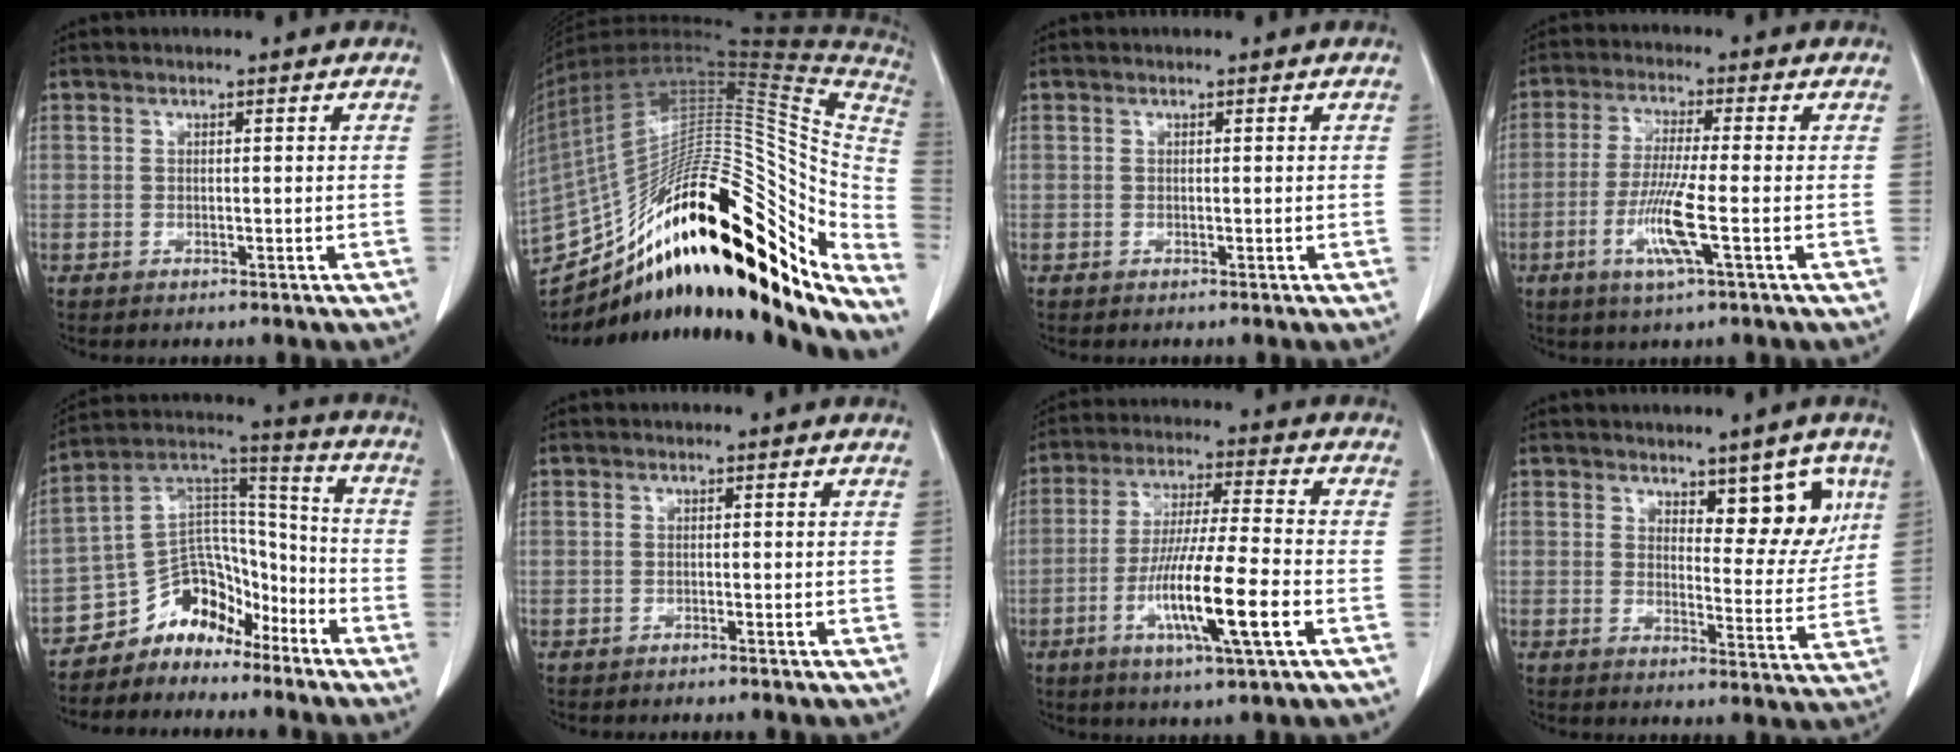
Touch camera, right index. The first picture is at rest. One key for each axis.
{"total": 38.6, "fx": -18.5, "fy": 14.0, "fz": 30.8, "tx": -0.467, "ty": 0.020, "tz": -0.276}
{"total": 0.0}
{"total": 8.1, "fx": -2.6, "fy": -0.2, "fz": 7.6, "tx": -0.154, "ty": -0.014, "tz": -0.053}
{"total": 10.8, "fx": -8.4, "fy": 5.9, "fz": 3.2, "tx": -0.051, "ty": 0.067, "tz": -0.151}
{"total": 0.9, "fx": -0.8, "fy": 0.1, "fz": 0.4, "tx": -0.010, "ty": -0.001, "tz": -0.010}
{"total": 13.3, "fx": -4.5, "fy": 0.3, "fz": 12.5, "tx": -0.236, "ty": -0.016, "tz": -0.083}
{"total": 7.6, "fx": 4.1, "fy": 3.1, "fz": 5.6, "tx": -0.055, "ty": -0.004, "tz": 0.057}